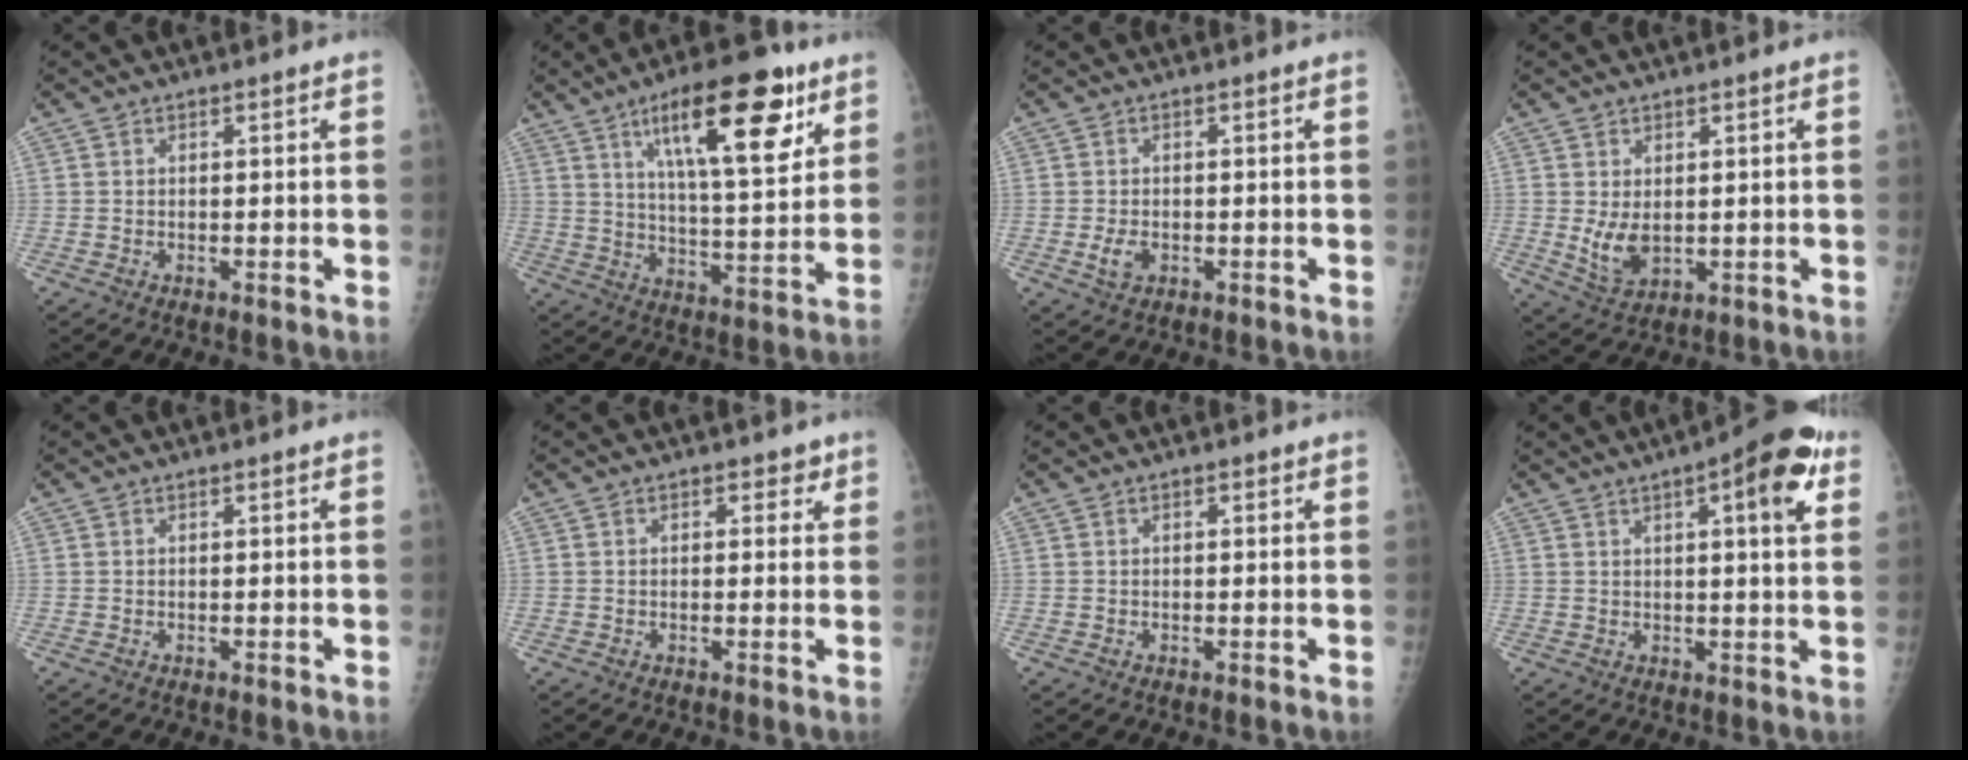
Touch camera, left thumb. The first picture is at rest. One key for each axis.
{"total": 19.7, "fx": 10.3, "fy": 6.2, "fz": 15.7, "tx": -0.210, "ty": -0.040, "tz": 0.162}
{"total": 2.9, "fx": -0.8, "fy": 1.9, "fz": 2.0, "tx": -0.037, "ty": 0.000, "tz": -0.013}
{"total": 5.4, "fx": 0.3, "fy": 3.3, "fz": 4.2, "tx": -0.072, "ty": -0.014, "tz": 0.019}
{"total": 0.0}
{"total": 2.5, "fx": 1.1, "fy": 1.7, "fz": 1.5, "tx": 0.002, "ty": 0.000, "tz": 0.008}
{"total": 0.8, "fx": 0.3, "fy": 0.5, "fz": 0.6, "tx": -0.005, "ty": 0.001, "tz": 0.001}
{"total": 11.3, "fx": 4.9, "fy": 3.1, "fz": 9.7, "tx": -0.110, "ty": -0.004, "tz": 0.057}